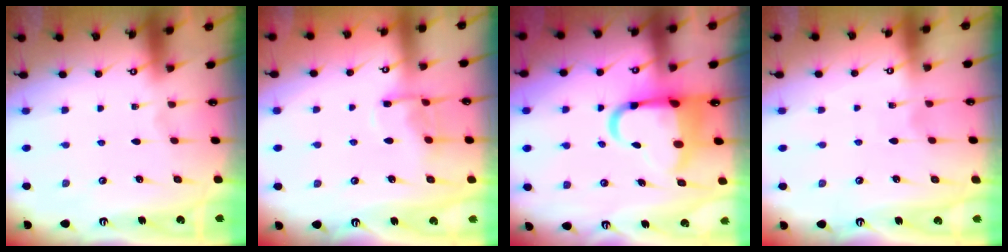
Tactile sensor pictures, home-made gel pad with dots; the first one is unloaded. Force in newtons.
{"total": 8.9, "press": 8.9, "slide": 0.8}
{"total": 10.7, "press": 10.4, "slide": 2.5}
{"total": 4.6, "press": 4.6, "slide": 0.5}